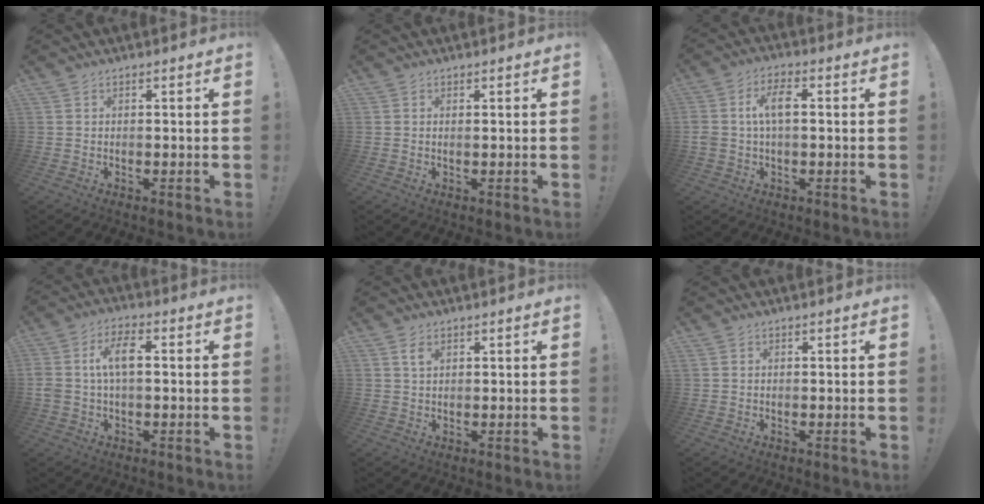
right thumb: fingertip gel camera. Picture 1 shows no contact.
{"total": 0.7, "force": [0.6, -0.2, 0.4], "torque": [0.008, -0.006, 0.008]}
{"total": 7.4, "force": [0.7, 3.8, 6.3], "torque": [-0.116, 0.014, 0.011]}
{"total": 8.1, "force": [0.8, 4.1, 7.0], "torque": [-0.127, 0.012, 0.013]}
{"total": 2.8, "force": [1.5, 1.4, 1.9], "torque": [-0.032, -0.002, 0.025]}
{"total": 0.7, "force": [0.2, 0.7, 0.2], "torque": [-0.008, 0.006, 0.005]}